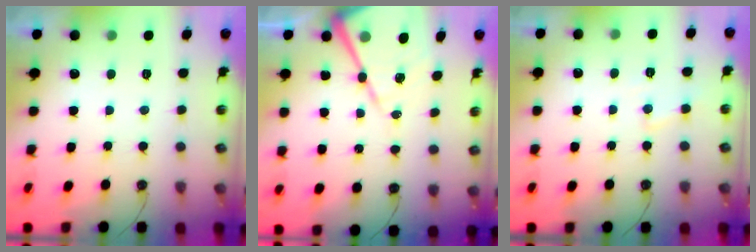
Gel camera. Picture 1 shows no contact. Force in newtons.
{"total": 16.8, "press": 16.8, "slide": 1.7}
{"total": 5.1, "press": 5.1, "slide": 0.5}